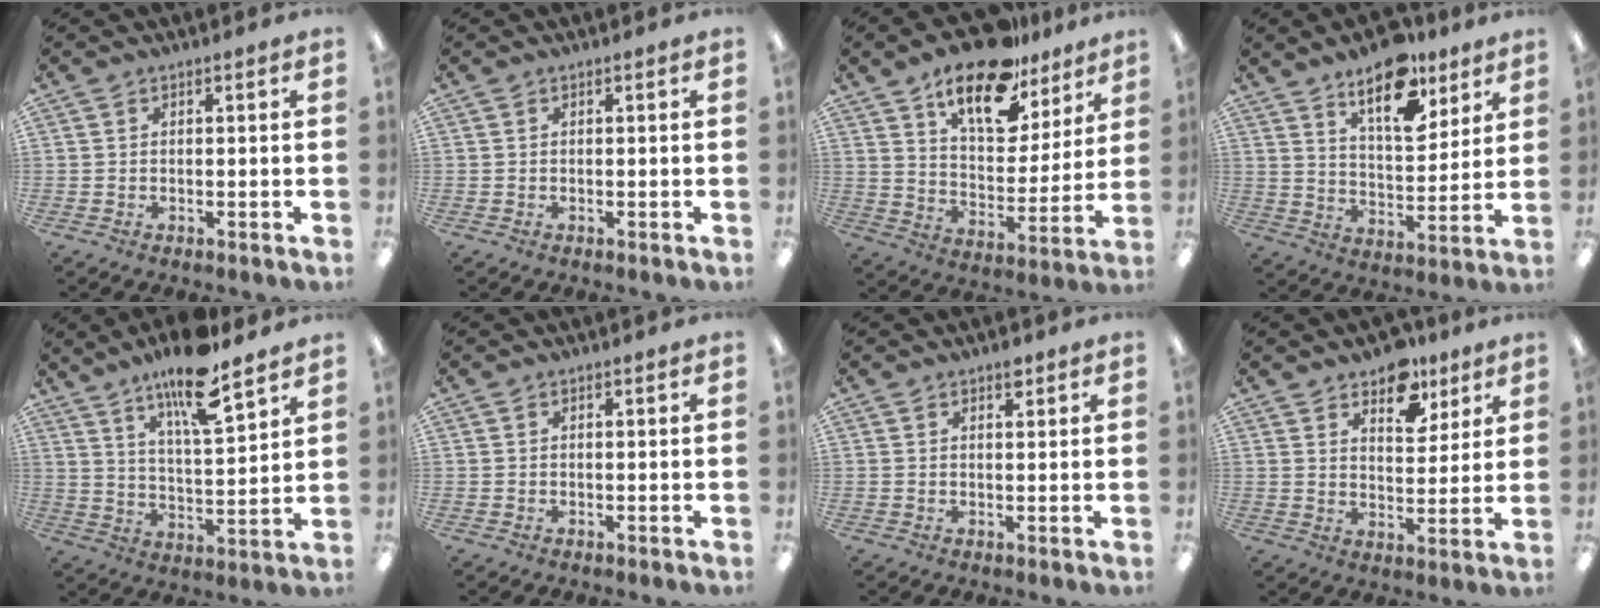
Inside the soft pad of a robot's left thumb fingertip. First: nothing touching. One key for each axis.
{"total": 0.0}
{"total": 19.0, "fx": 13.3, "fy": 8.6, "fz": 10.5, "tx": -0.169, "ty": -0.071, "tz": 0.230}
{"total": 15.9, "fx": 11.1, "fy": 7.0, "fz": 9.0, "tx": -0.124, "ty": -0.064, "tz": 0.189}
{"total": 14.5, "fx": 11.0, "fy": 2.9, "fz": 9.0, "tx": -0.154, "ty": -0.062, "tz": 0.182}
{"total": 0.0}
{"total": 2.2, "fx": 1.7, "fy": 0.7, "fz": 1.2, "tx": -0.010, "ty": -0.006, "tz": 0.026}
{"total": 10.0, "fx": 7.3, "fy": 5.6, "fz": 4.0, "tx": -0.040, "ty": -0.044, "tz": 0.127}